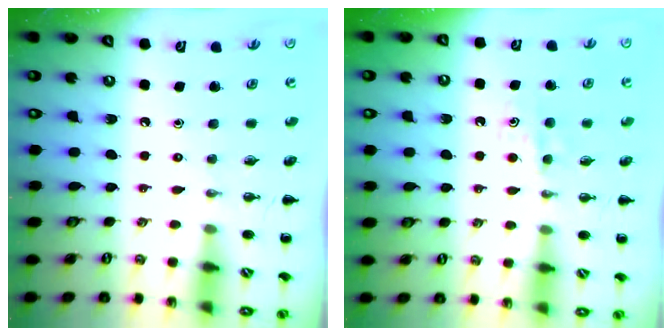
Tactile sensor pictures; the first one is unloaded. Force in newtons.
{"total": 5.0, "press": 4.8, "slide": 1.5}